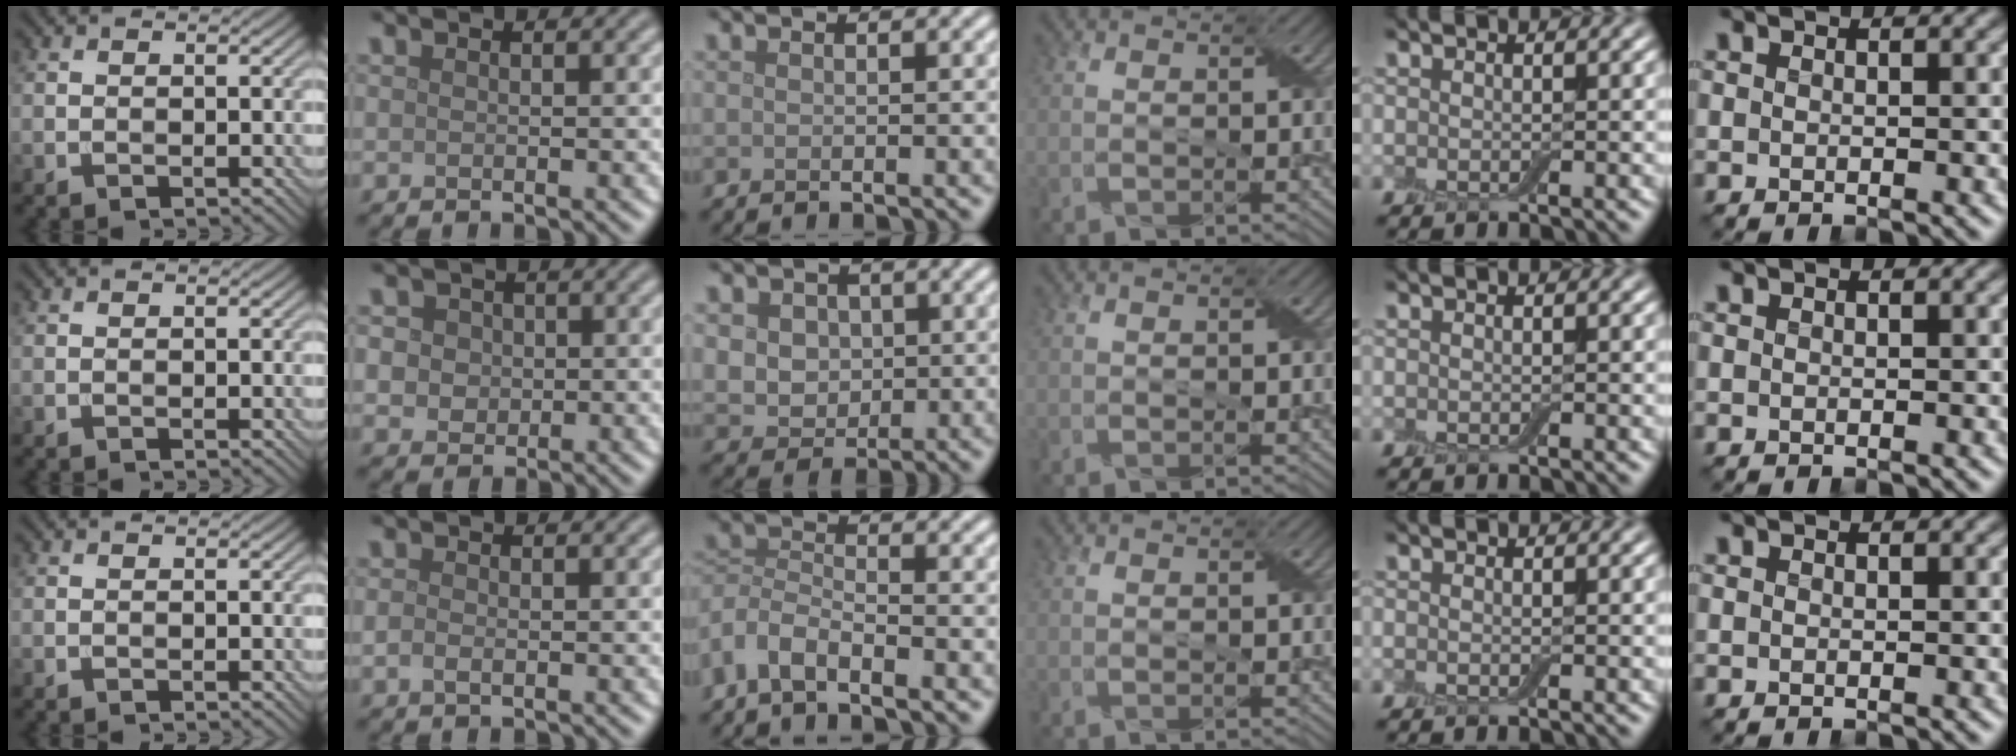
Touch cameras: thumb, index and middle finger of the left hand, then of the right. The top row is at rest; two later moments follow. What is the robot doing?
{"motion": "fold", "object": "cloth"}